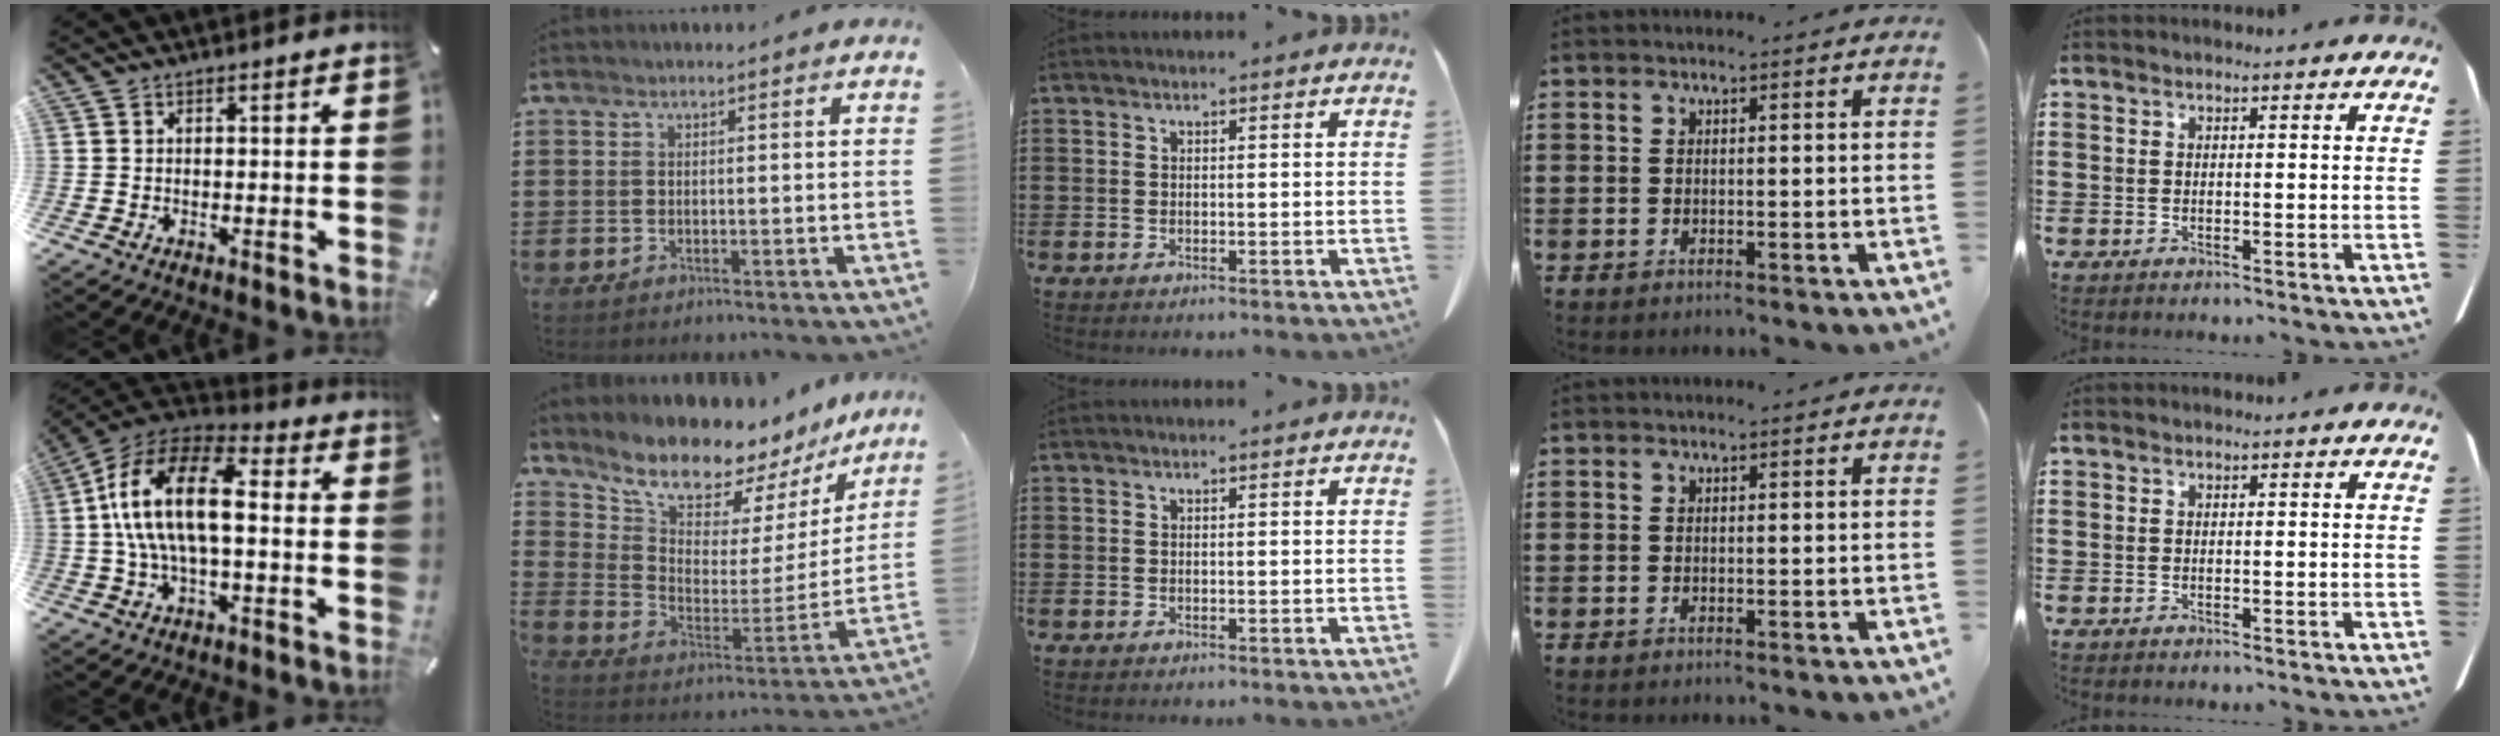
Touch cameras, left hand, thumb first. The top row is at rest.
{"thumb": {"total": 17.3, "force": [0.6, 8.9, 14.8], "torque": [-0.301, 0.011, 0.008]}, "index": {"total": 10.2, "force": [9.6, 2.6, 2.5], "torque": [-0.074, -0.089, 0.162]}}